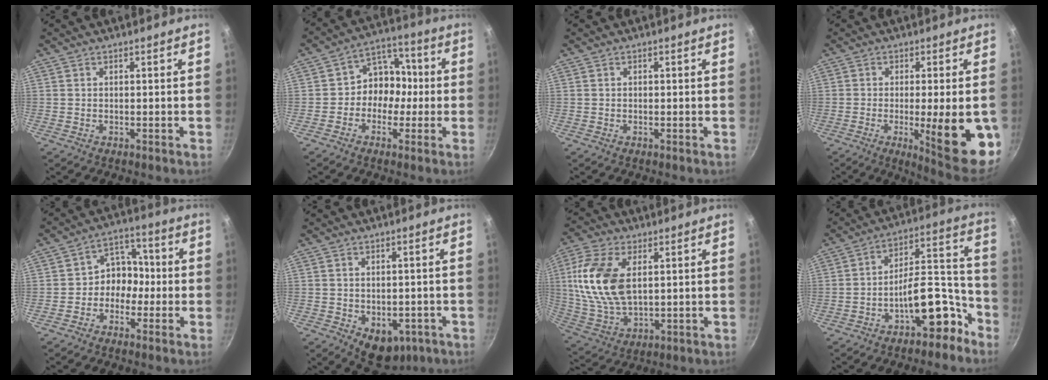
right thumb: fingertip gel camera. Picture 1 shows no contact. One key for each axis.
{"total": 8.8, "fx": -1.2, "fy": 7.4, "fz": 4.5, "tx": -0.011, "ty": 0.035, "tz": -0.034}
{"total": 0.0}
{"total": 15.8, "fx": -3.5, "fy": 3.7, "fz": 14.9, "tx": -0.177, "ty": -0.001, "tz": -0.038}
{"total": 6.9, "fx": -1.7, "fy": 5.8, "fz": 3.3, "tx": 0.002, "ty": 0.035, "tz": -0.041}
{"total": 8.5, "fx": -2.9, "fy": 5.7, "fz": 5.6, "tx": -0.044, "ty": 0.003, "tz": -0.022}
{"total": 15.8, "fx": 3.3, "fy": 8.9, "fz": 12.6, "tx": -0.243, "ty": -0.008, "tz": 0.069}
{"total": 13.2, "fx": -7.5, "fy": 6.0, "fz": 9.1, "tx": -0.077, "ty": 0.100, "tz": -0.104}